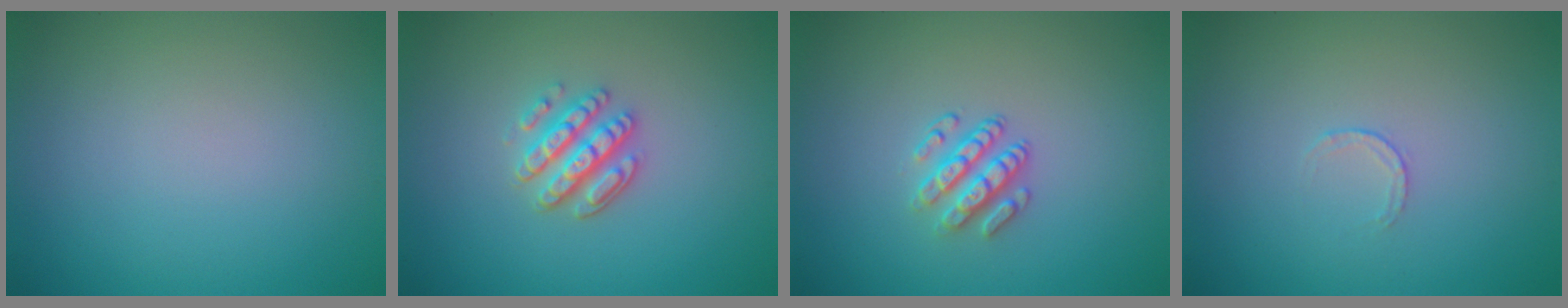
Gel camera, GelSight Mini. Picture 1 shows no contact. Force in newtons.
{"total": 3.4, "press": 3.0, "slide": 1.5}
{"total": 2.3, "press": 1.9, "slide": 1.4}
{"total": 0.6, "press": 0.4, "slide": 0.4}